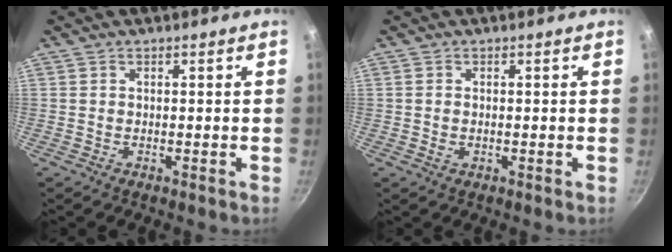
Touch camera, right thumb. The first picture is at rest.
{"total": 1.3, "force": [-0.1, 0.9, 0.9], "torque": [-0.017, 0.000, -0.002]}